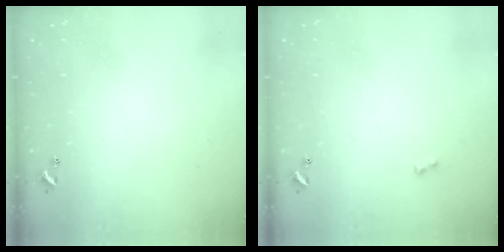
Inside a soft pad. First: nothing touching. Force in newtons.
{"total": 0.7, "press": 0.6, "slide": 0.4}